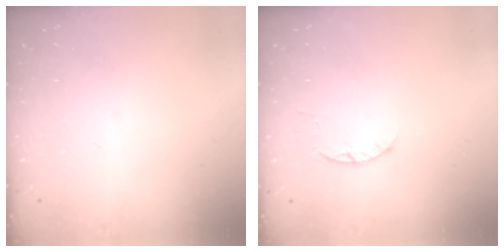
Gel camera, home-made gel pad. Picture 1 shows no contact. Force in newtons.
{"total": 2.5, "press": 2.4, "slide": 0.4}